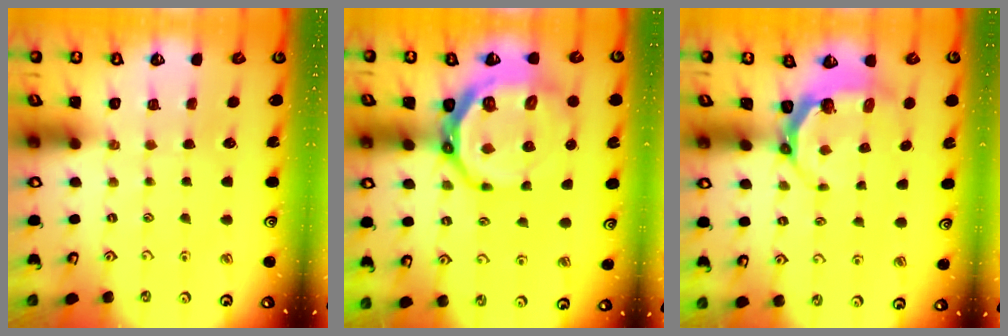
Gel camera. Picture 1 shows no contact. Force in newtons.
{"total": 17.3, "press": 16.8, "slide": 4.4}
{"total": 5.8, "press": 4.8, "slide": 3.3}